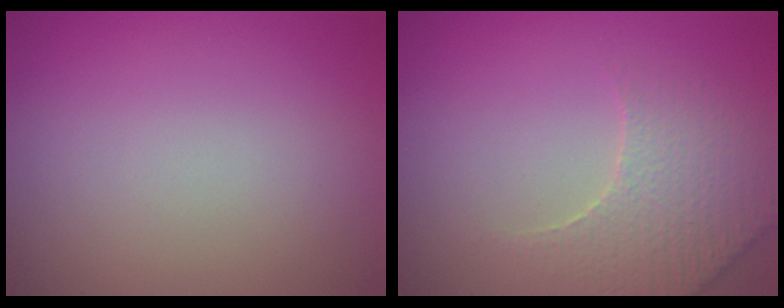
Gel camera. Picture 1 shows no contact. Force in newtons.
{"total": 4.4, "press": 4.2, "slide": 1.1}